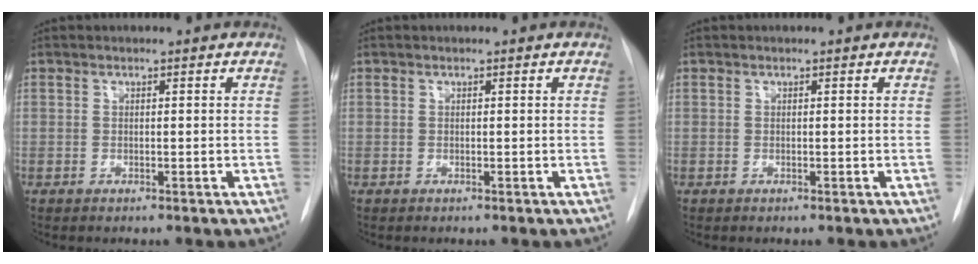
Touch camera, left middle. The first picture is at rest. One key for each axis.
{"total": 0.0}
{"total": 0.0}